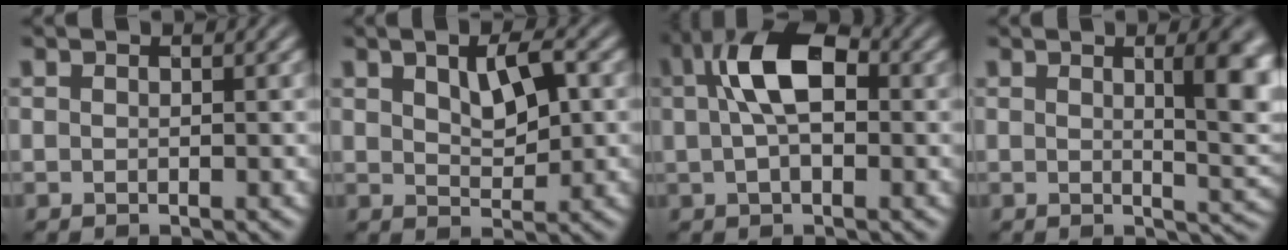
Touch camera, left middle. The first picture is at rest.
{"total": 3.4, "force": [1.1, 1.3, 3.0], "torque": [-0.065, 0.001, 0.023]}
{"total": 7.0, "force": [1.4, 3.5, 5.8], "torque": [-0.112, 0.018, 0.018]}
{"total": 6.8, "force": [1.7, 2.0, 6.3], "torque": [-0.065, -0.002, 0.030]}